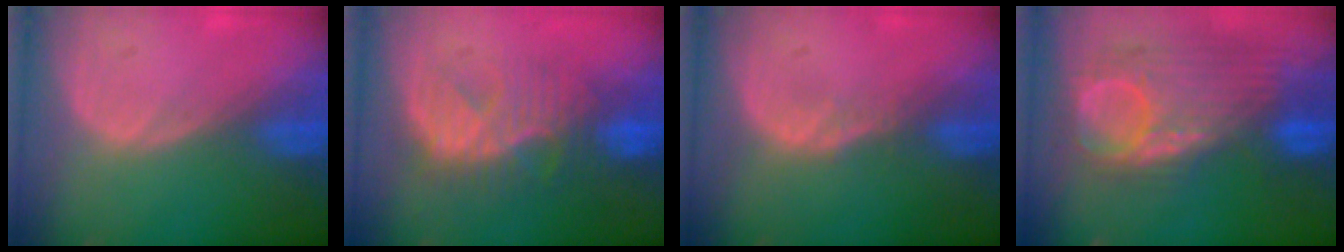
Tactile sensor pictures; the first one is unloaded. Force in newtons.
{"total": 8.5, "press": 8.3, "slide": 1.7}
{"total": 1.1, "press": 1.1, "slide": 0.1}
{"total": 11.3, "press": 10.5, "slide": 4.3}